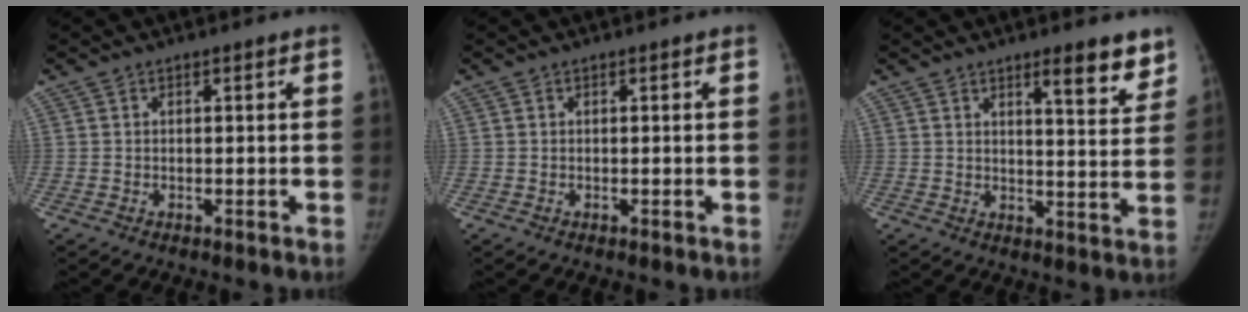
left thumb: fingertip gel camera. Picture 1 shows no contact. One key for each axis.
{"total": 0.0}
{"total": 8.5, "fx": 5.9, "fy": 1.7, "fz": 5.8, "tx": -0.054, "ty": -0.039, "tz": 0.080}